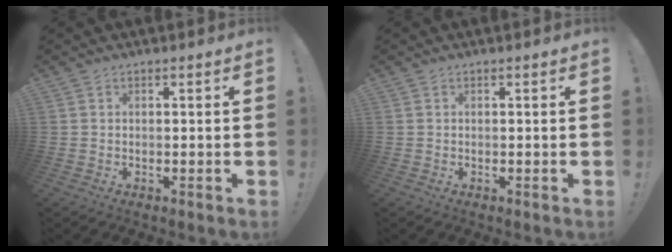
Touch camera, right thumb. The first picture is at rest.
{"total": 0.0}